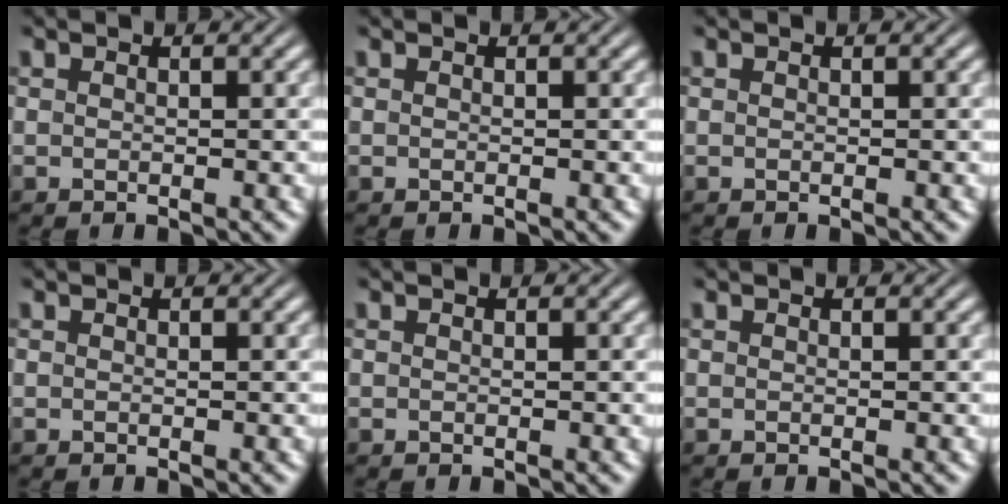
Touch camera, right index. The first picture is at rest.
{"total": 0.0}
{"total": 0.0}
{"total": 0.0}
{"total": 0.0}
{"total": 0.0}